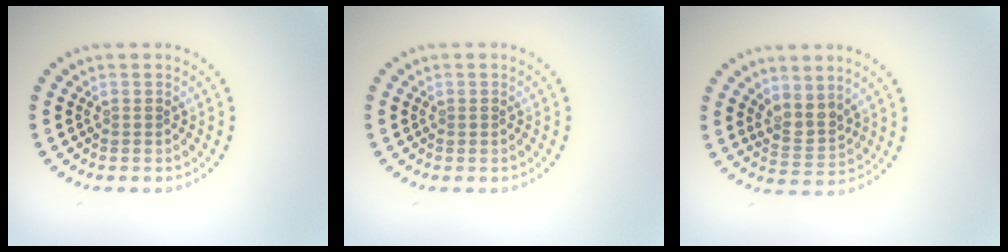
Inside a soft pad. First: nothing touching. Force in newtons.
{"total": 0.0}
{"total": 2.6, "press": 2.0, "slide": 1.6}